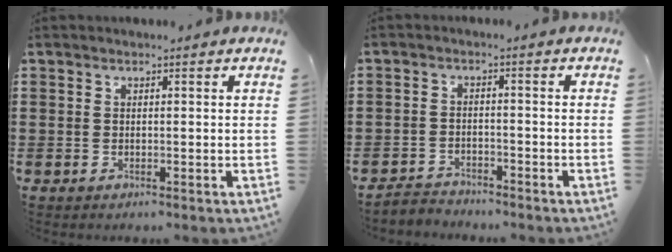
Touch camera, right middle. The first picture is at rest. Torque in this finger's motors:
{"motor_torque": [0.11, 0.02, -0.23, -0.21]}